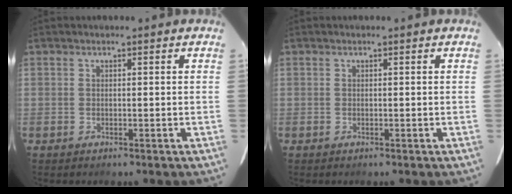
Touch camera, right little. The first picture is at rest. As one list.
[{"total": 0.0}]